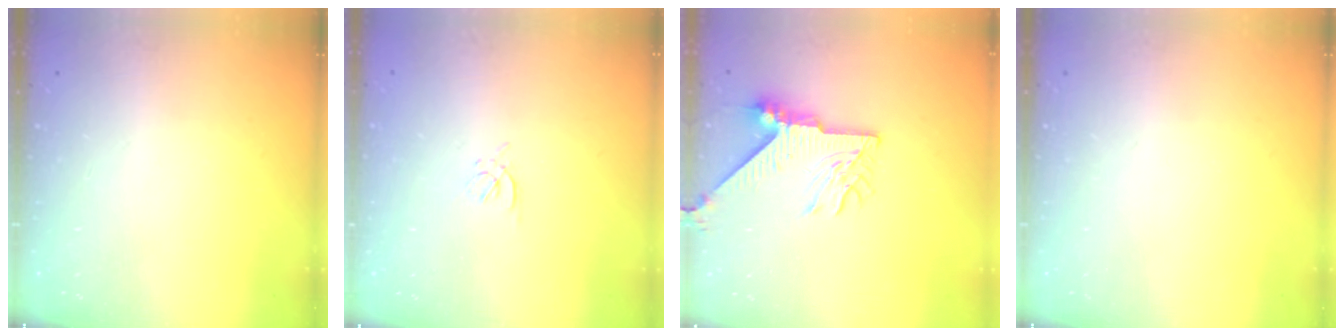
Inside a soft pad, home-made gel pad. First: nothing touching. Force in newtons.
{"total": 1.7, "press": 1.6, "slide": 0.6}
{"total": 8.5, "press": 8.4, "slide": 1.0}
{"total": 0.0}